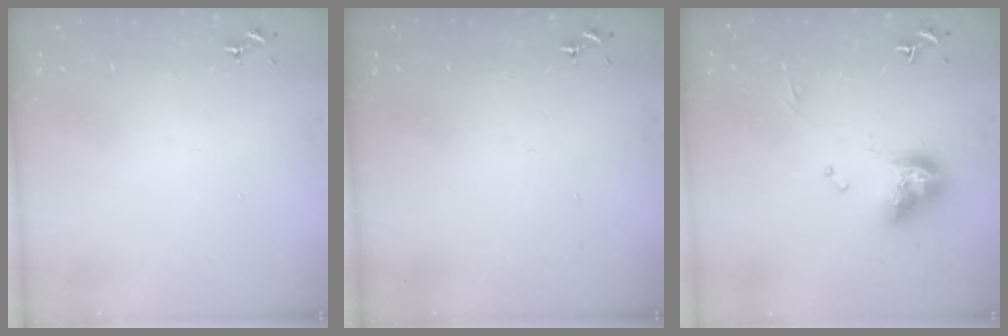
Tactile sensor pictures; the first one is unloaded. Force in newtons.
{"total": 0.0}
{"total": 11.9, "press": 11.9, "slide": 1.3}